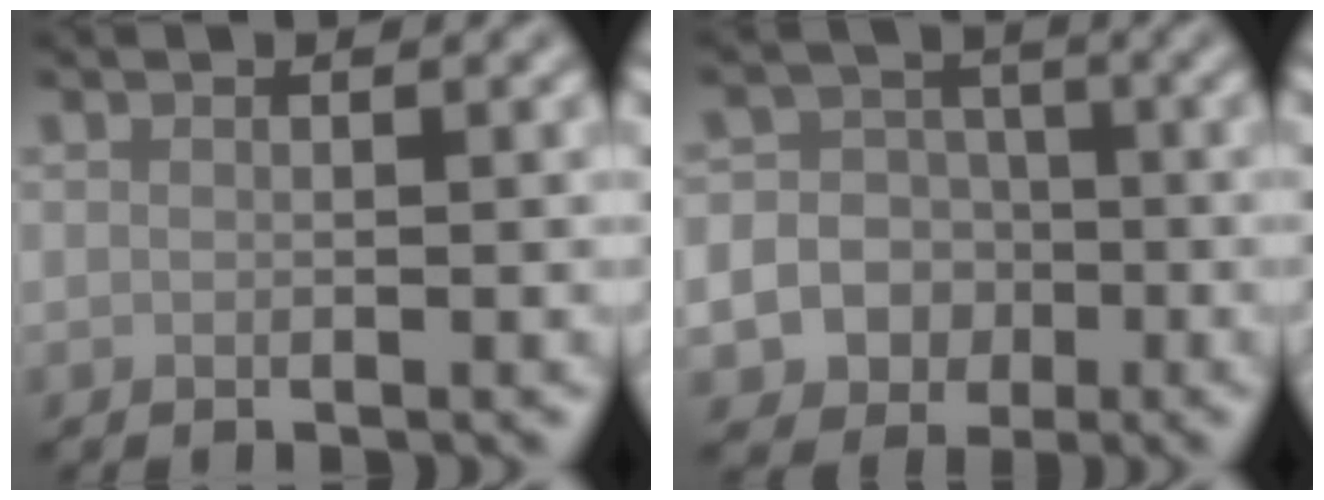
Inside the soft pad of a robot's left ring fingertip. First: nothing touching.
{"total": 11.6, "force": [-3.7, 10.7, 2.6], "torque": [-0.062, -0.016, -0.083]}